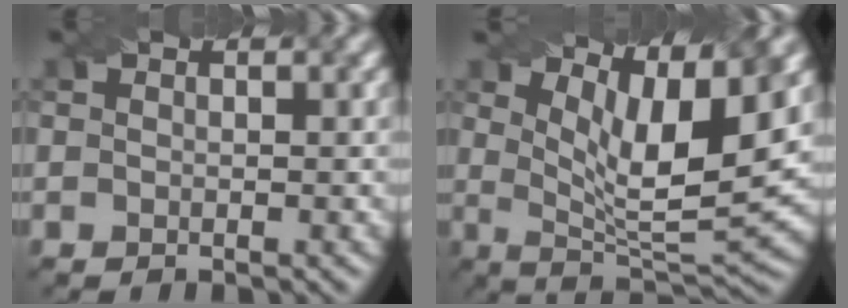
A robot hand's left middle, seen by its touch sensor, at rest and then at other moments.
{"total": 8.7, "force": [3.9, 2.3, 7.4], "torque": [-0.126, -0.003, 0.072]}